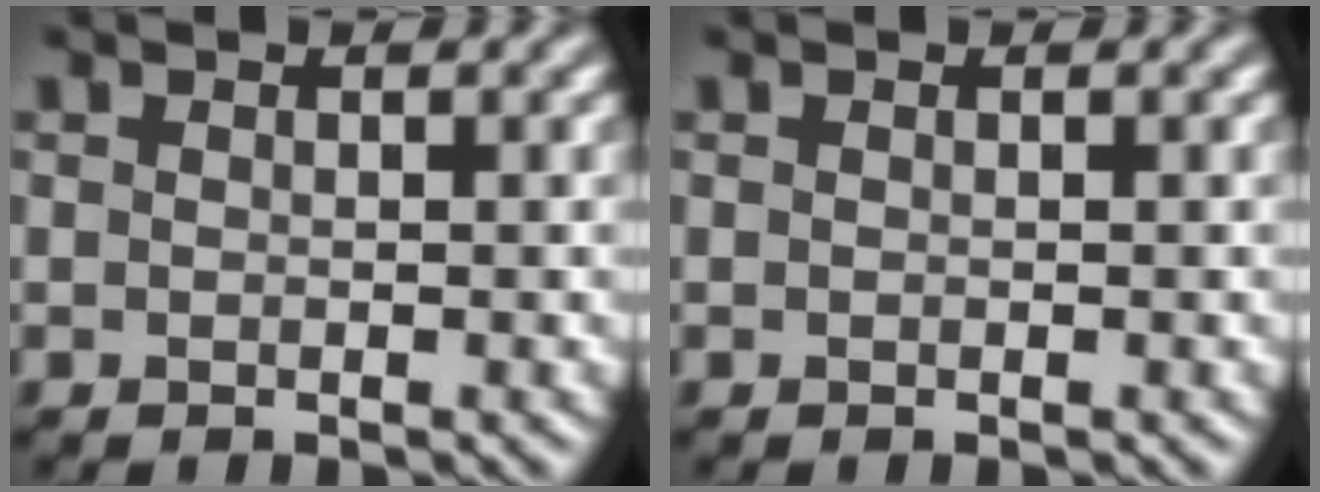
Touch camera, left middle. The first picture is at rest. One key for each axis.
{"total": 0.0}